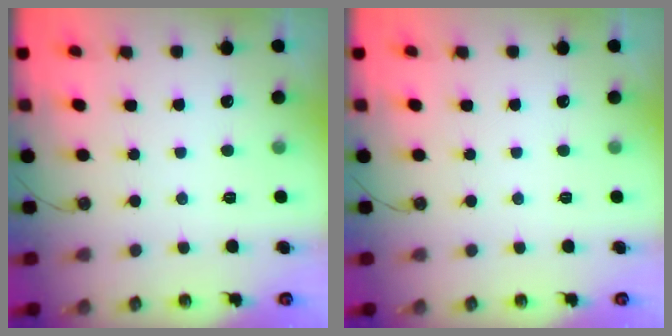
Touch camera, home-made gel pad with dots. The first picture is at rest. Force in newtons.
{"total": 0.0}